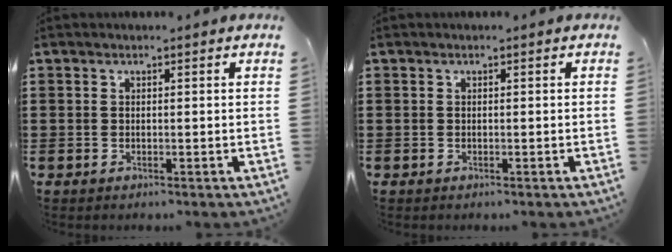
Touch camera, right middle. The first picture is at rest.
{"total": 0.0}